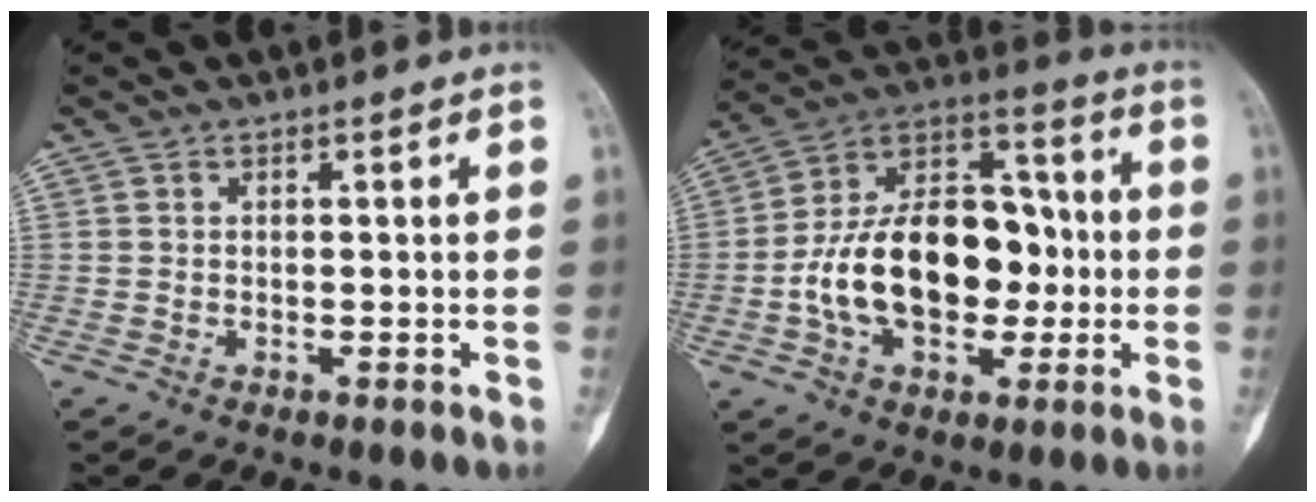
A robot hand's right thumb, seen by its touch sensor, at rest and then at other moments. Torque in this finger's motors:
{"motor_torque": [1.38, 1.43, 1.38, -1.24, 0.26]}